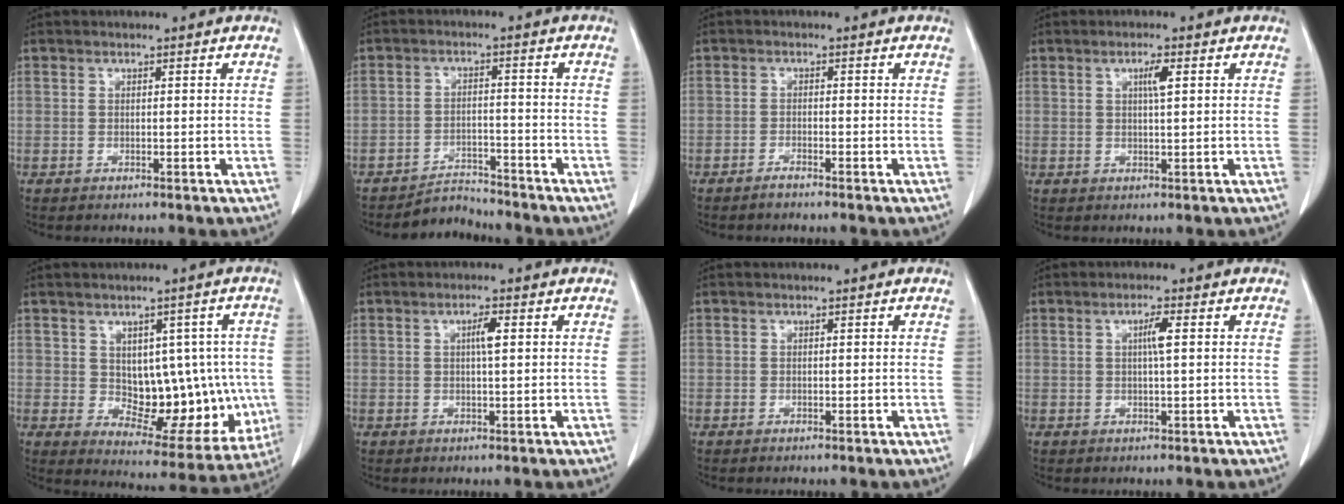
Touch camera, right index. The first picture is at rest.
{"total": 4.0, "force": [-3.9, 0.8, -0.6], "torque": [0.008, -0.001, -0.063]}
{"total": 1.2, "force": [-1.0, 0.0, 0.5], "torque": [-0.012, 0.000, -0.016]}
{"total": 2.4, "force": [0.9, 0.2, 2.2], "torque": [-0.040, 0.000, 0.015]}
{"total": 13.8, "force": [0.1, 7.6, 11.5], "torque": [-0.130, 0.013, 0.029]}
{"total": 2.3, "force": [0.6, 0.2, 2.2], "torque": [-0.039, 0.002, 0.010]}
{"total": 0.0}
{"total": 2.4, "force": [0.5, 0.0, 2.4], "torque": [-0.043, 0.002, 0.009]}